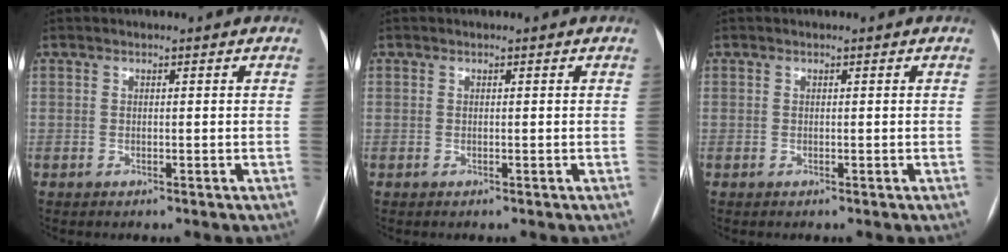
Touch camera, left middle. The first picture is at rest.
{"total": 0.0}
{"total": 0.0}